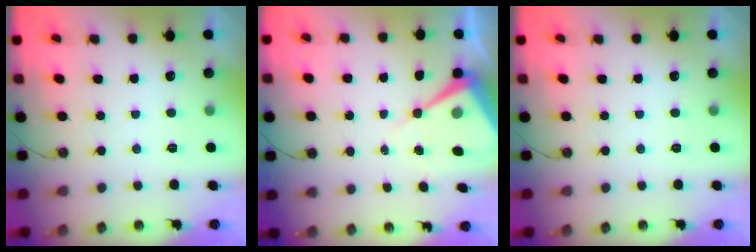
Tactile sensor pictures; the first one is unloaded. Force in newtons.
{"total": 9.4, "press": 9.4, "slide": 0.7}
{"total": 0.0}